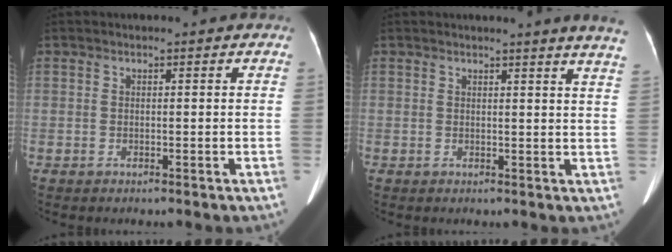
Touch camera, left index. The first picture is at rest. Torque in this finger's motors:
{"motor_torque": [-0.06, -0.59, -0.01, -0.07]}